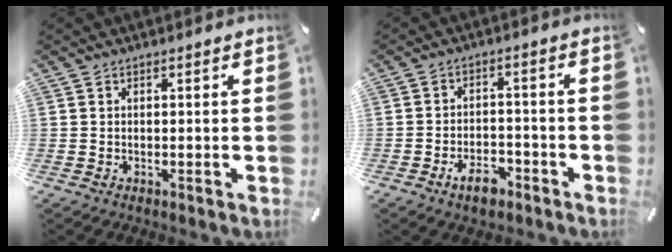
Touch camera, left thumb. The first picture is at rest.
{"total": 6.7, "force": [-4.1, 3.4, 3.9], "torque": [-0.075, 0.020, -0.075]}